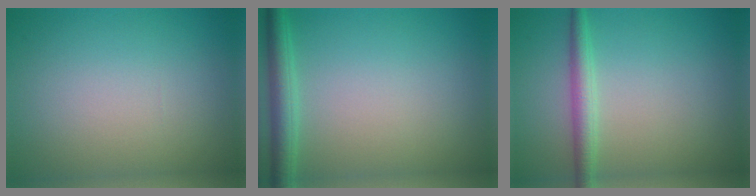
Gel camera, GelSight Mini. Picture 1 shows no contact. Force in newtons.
{"total": 3.0, "press": 3.0, "slide": 0.1}
{"total": 2.4, "press": 2.4, "slide": 0.0}